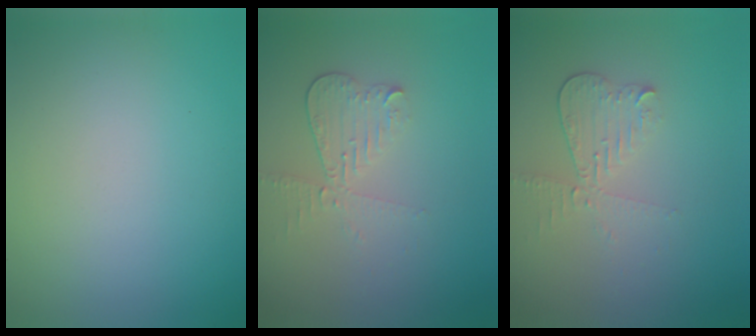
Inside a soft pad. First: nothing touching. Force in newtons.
{"total": 2.5, "press": 2.3, "slide": 0.9}
{"total": 2.5, "press": 2.3, "slide": 0.9}